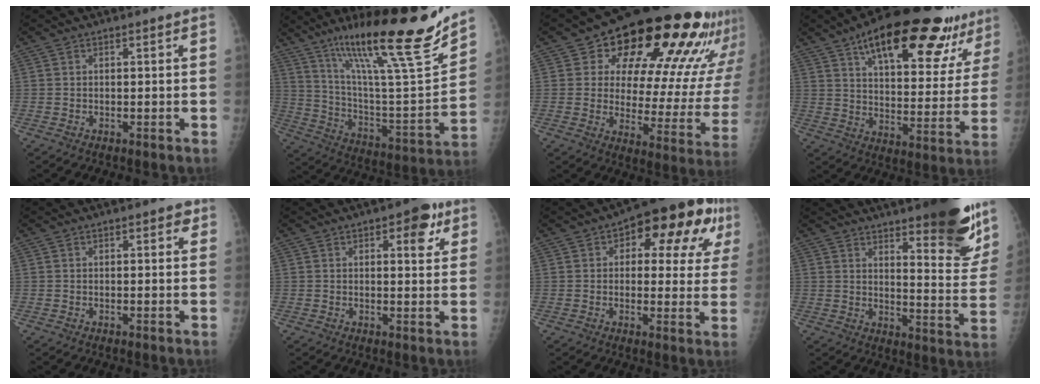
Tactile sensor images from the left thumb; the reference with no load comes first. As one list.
[{"total": 26.7, "force": [18.5, 3.5, 18.9], "torque": [-0.285, -0.075, 0.317]}, {"total": 27.8, "force": [16.4, 12.1, 18.9], "torque": [-0.230, -0.060, 0.220]}, {"total": 26.7, "force": [16.8, 9.5, 18.4], "torque": [-0.234, -0.034, 0.246]}, {"total": 1.7, "force": [0.9, 0.9, 1.1], "torque": [-0.004, -0.001, 0.008]}, {"total": 6.3, "force": [3.0, 2.9, 4.7], "torque": [-0.036, -0.009, 0.031]}, {"total": 16.1, "force": [6.0, 7.8, 12.8], "torque": [-0.118, 0.011, 0.068]}, {"total": 21.1, "force": [14.7, 5.3, 14.2], "torque": [-0.153, -0.093, 0.192]}]